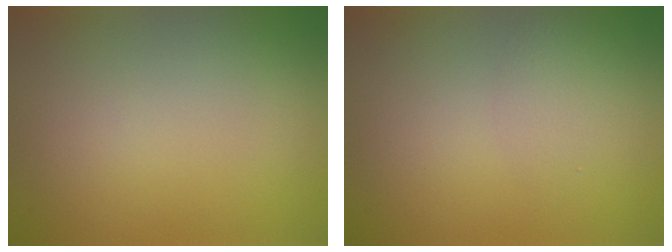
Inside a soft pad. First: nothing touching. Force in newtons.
{"total": 1.3, "press": 1.3, "slide": 0.0}